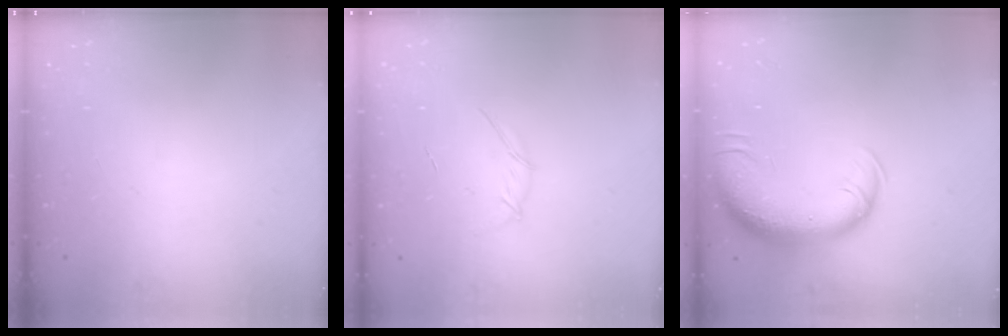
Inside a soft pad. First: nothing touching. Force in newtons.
{"total": 4.2, "press": 4.2, "slide": 0.8}
{"total": 13.1, "press": 12.7, "slide": 3.2}